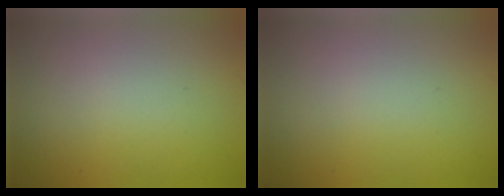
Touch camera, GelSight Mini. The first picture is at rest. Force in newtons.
{"total": 0.0}